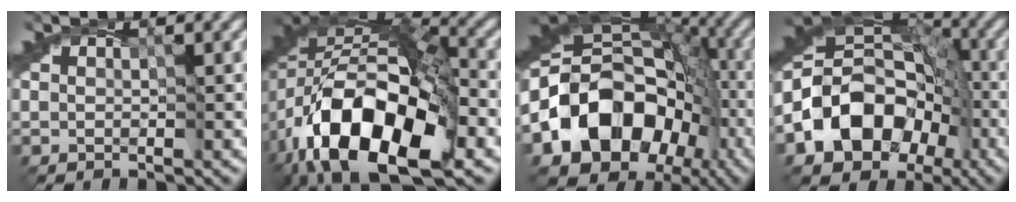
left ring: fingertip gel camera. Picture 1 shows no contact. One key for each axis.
{"total": 16.6, "fx": -6.2, "fy": 9.6, "fz": 12.0, "tx": -0.221, "ty": -0.011, "tz": -0.111}
{"total": 16.4, "fx": -5.0, "fy": 12.4, "fz": 9.4, "tx": -0.165, "ty": 0.002, "tz": -0.099}
{"total": 12.6, "fx": -4.4, "fy": 9.7, "fz": 6.8, "tx": -0.128, "ty": 0.010, "tz": -0.090}